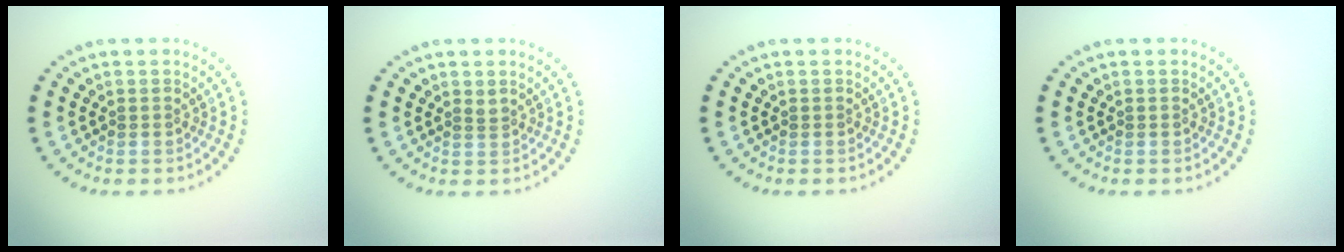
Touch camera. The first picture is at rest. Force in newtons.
{"total": 0.8, "press": 0.4, "slide": 0.6}
{"total": 0.0}
{"total": 0.0}